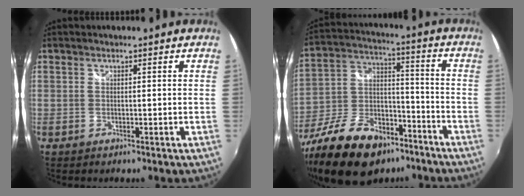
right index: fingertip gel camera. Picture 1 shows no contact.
{"total": 23.6, "force": [-15.7, 12.3, 12.7], "torque": [-0.271, 0.000, -0.259]}